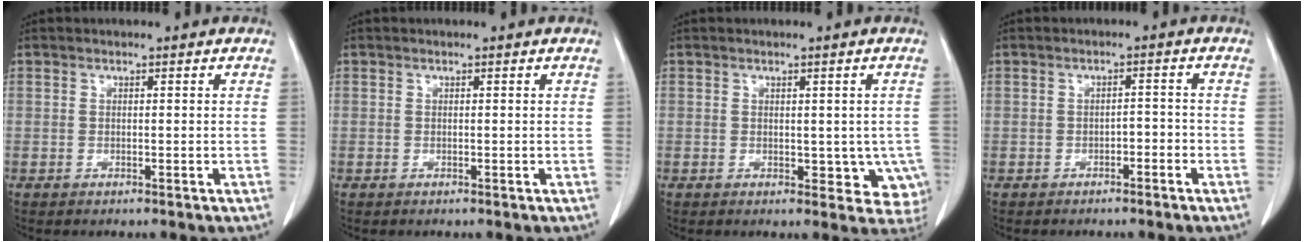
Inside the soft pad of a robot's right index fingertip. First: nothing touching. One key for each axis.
{"total": 0.0}
{"total": 5.4, "fx": -0.3, "fy": 3.6, "fz": 4.1, "tx": -0.016, "ty": -0.002, "tz": 0.001}
{"total": 1.8, "fx": -1.1, "fy": 0.8, "fz": 1.1, "tx": -0.017, "ty": 0.003, "tz": -0.015}